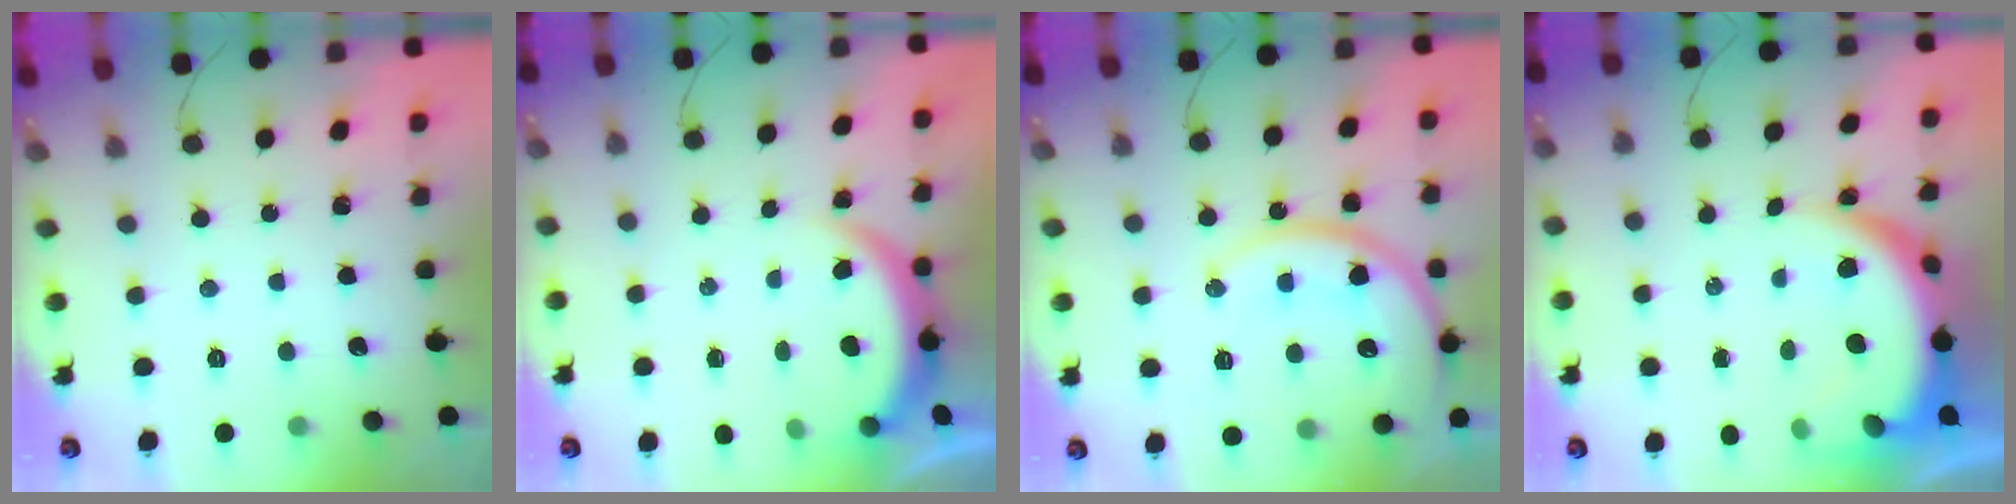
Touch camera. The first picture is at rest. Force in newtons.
{"total": 3.8, "press": 3.8, "slide": 0.2}
{"total": 16.2, "press": 16.2, "slide": 1.3}
{"total": 11.1, "press": 11.0, "slide": 1.1}